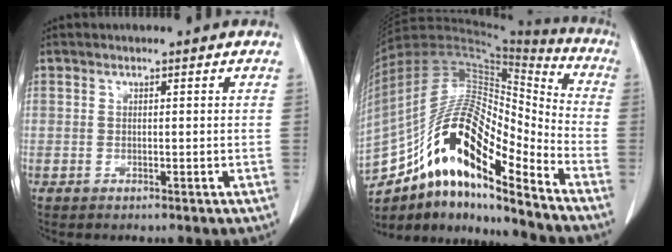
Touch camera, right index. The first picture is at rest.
{"total": 20.1, "force": [-12.1, 5.0, 15.2], "torque": [-0.293, 0.029, -0.210]}